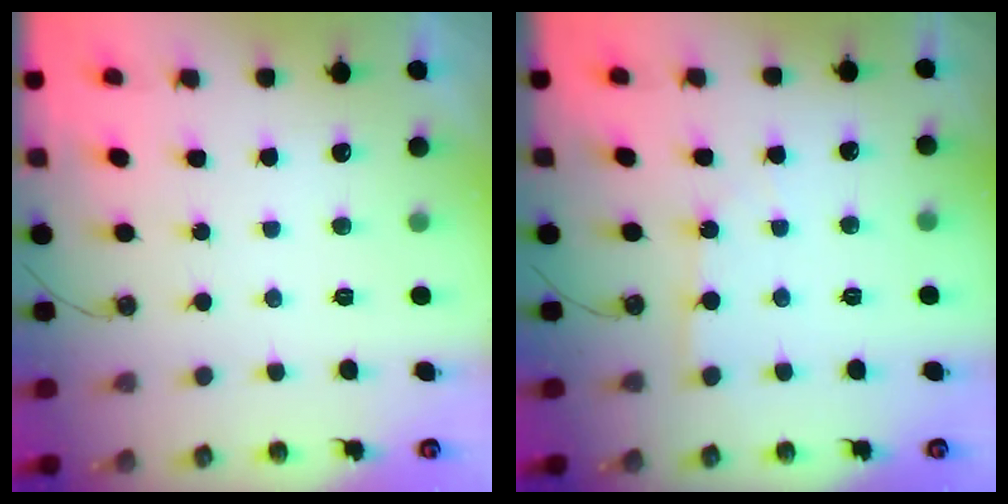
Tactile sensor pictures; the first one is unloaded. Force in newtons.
{"total": 2.7, "press": 2.7, "slide": 0.4}